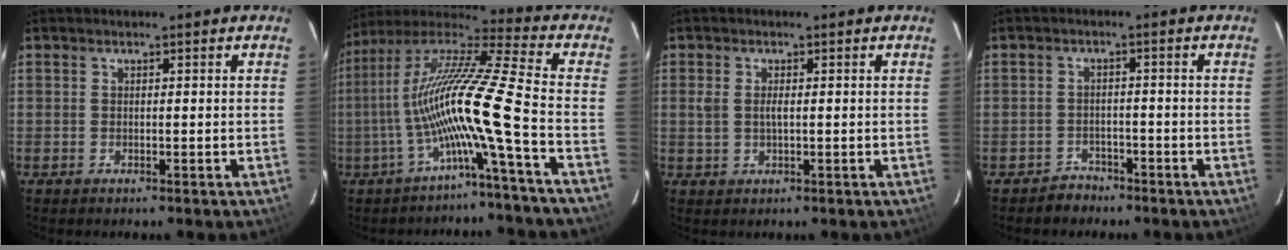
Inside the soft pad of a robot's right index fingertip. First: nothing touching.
{"total": 14.7, "force": [-5.2, -2.1, 13.6], "torque": [-0.229, -0.007, -0.103]}
{"total": 2.4, "force": [0.2, 1.1, 2.2], "torque": [-0.045, -0.001, 0.005]}
{"total": 3.2, "force": [-2.5, 2.1, -0.4], "torque": [0.005, 0.016, -0.039]}